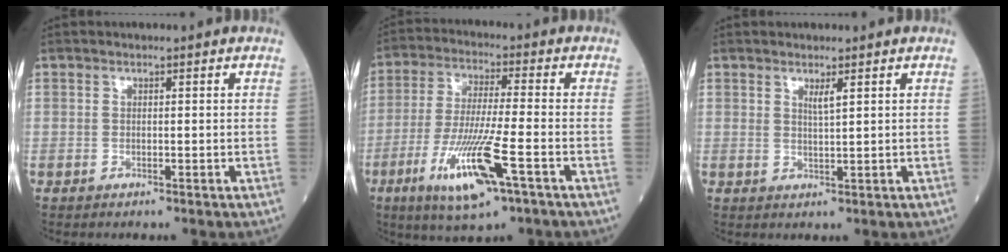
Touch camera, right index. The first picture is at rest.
{"total": 13.0, "force": [-5.6, 1.0, 11.7], "torque": [-0.236, -0.026, -0.099]}
{"total": 1.8, "force": [1.1, 0.0, 1.4], "torque": [-0.029, -0.006, 0.020]}